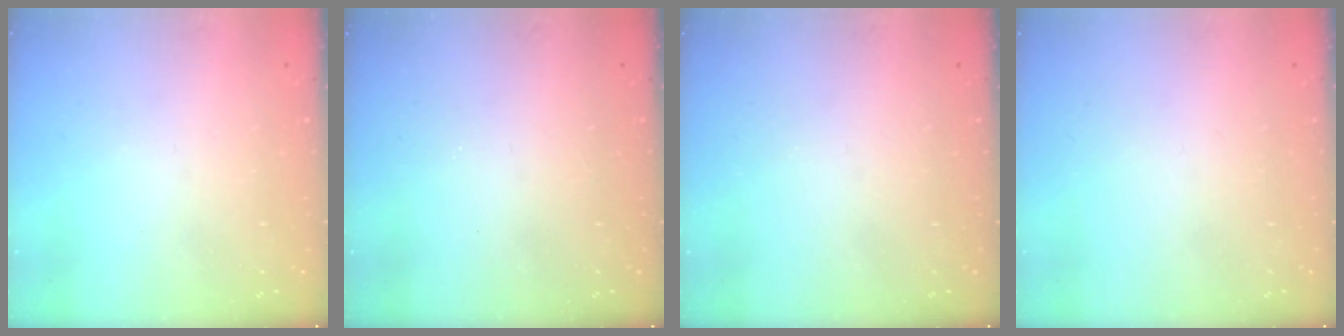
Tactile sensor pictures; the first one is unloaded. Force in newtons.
{"total": 1.6, "press": 1.6, "slide": 0.2}
{"total": 0.0}
{"total": 1.7, "press": 1.6, "slide": 0.1}